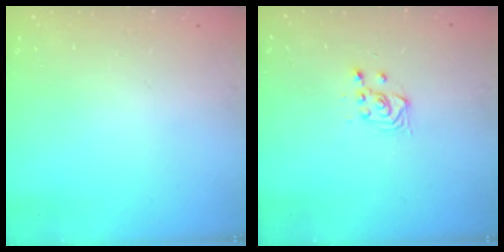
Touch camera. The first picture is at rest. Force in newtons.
{"total": 3.6, "press": 3.3, "slide": 1.4}